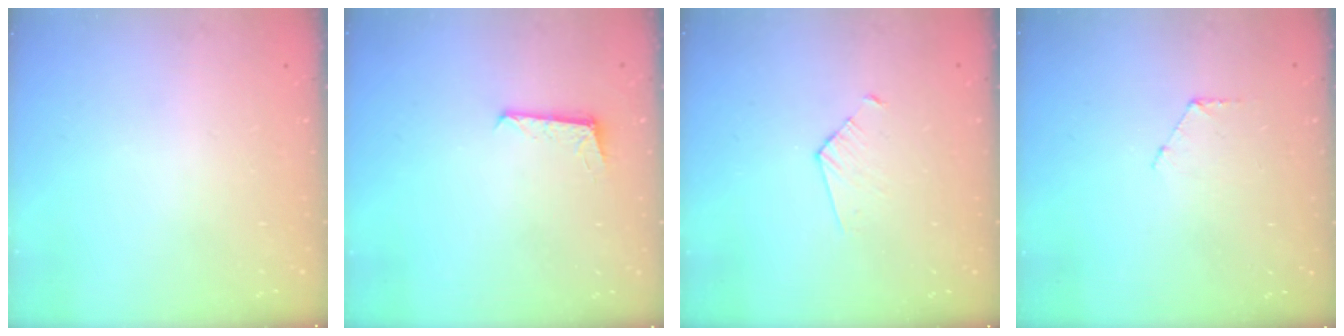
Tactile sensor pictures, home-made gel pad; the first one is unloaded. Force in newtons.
{"total": 5.1, "press": 5.0, "slide": 0.4}
{"total": 3.8, "press": 3.8, "slide": 0.3}
{"total": 4.6, "press": 4.6, "slide": 0.4}